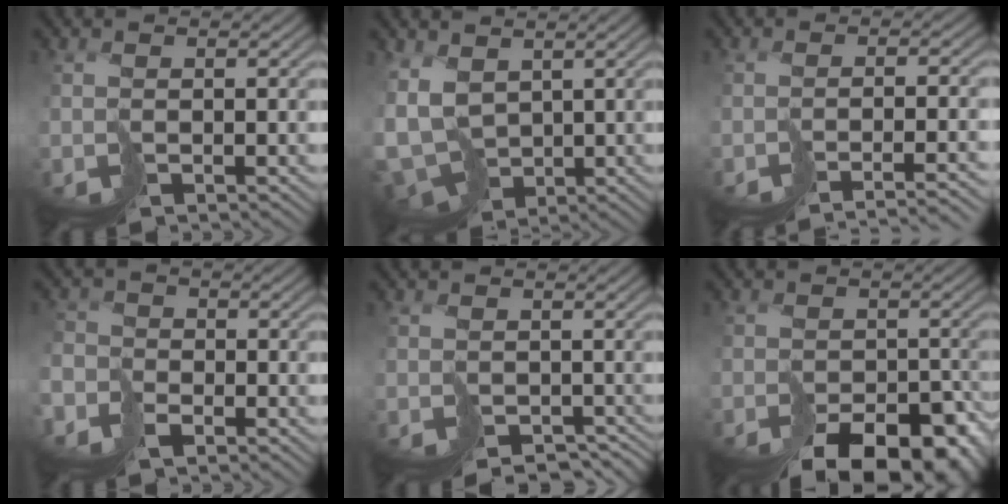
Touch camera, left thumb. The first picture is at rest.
{"total": 8.6, "force": [-0.3, 6.4, 5.8], "torque": [-0.156, -0.036, 0.004]}
{"total": 5.1, "force": [-4.5, -0.3, 2.3], "torque": [-0.027, -0.007, -0.061]}
{"total": 3.5, "force": [-2.7, 2.0, 1.0], "torque": [-0.019, -0.006, -0.057]}
{"total": 2.5, "force": [-1.7, 1.6, 0.7], "torque": [-0.003, -0.011, -0.016]}
{"total": 12.5, "force": [-9.5, 6.2, 5.1], "torque": [-0.058, -0.032, -0.097]}